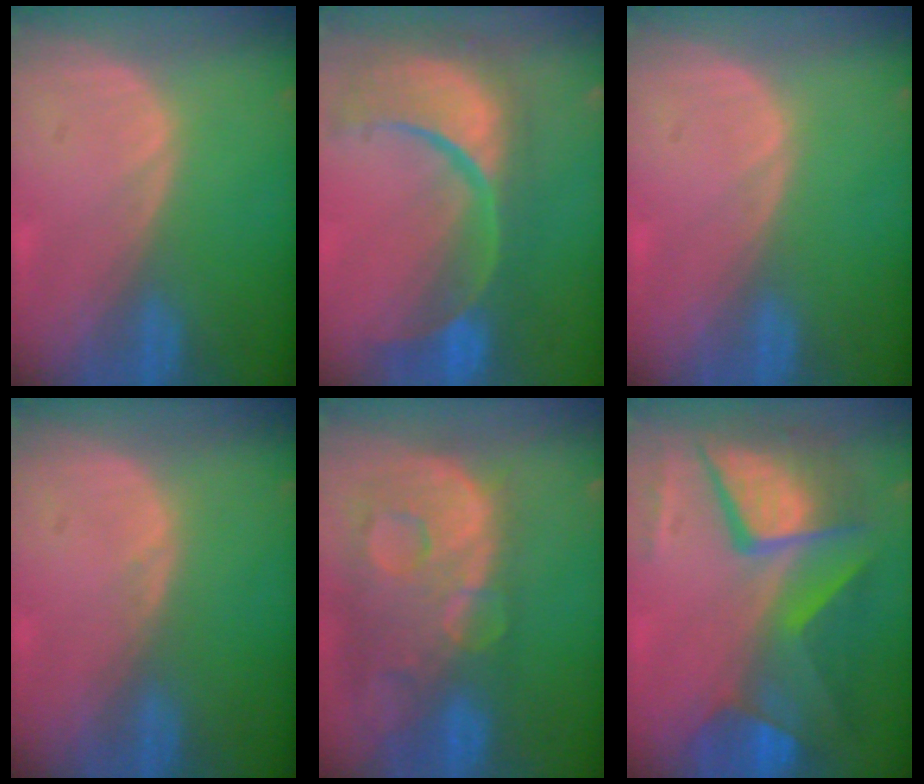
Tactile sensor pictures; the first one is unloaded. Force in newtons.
{"total": 13.7, "press": 10.9, "slide": 8.4}
{"total": 0.0}
{"total": 0.5, "press": 0.5, "slide": 0.0}
{"total": 13.6, "press": 11.1, "slide": 7.9}
{"total": 11.8, "press": 11.7, "slide": 1.2}